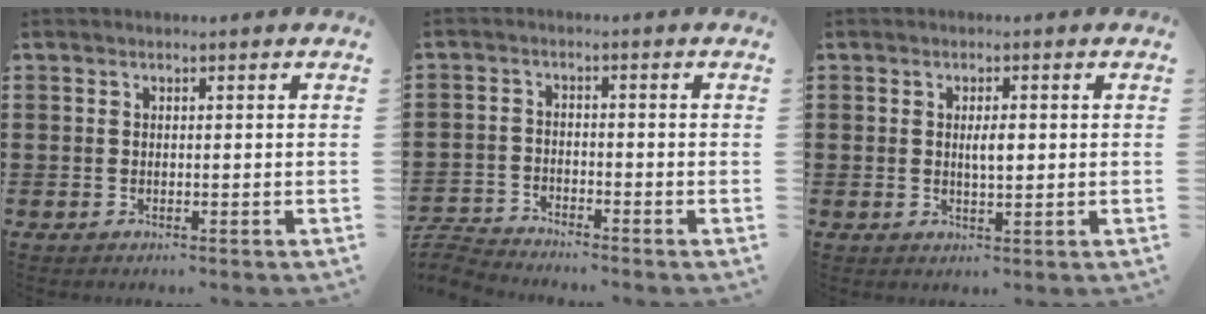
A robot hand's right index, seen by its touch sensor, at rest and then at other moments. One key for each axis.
{"total": 3.4, "fx": -3.3, "fy": 0.3, "fz": -0.1, "tx": -0.013, "ty": -0.002, "tz": -0.075}
{"total": 2.7, "fx": 0.3, "fy": 0.8, "fz": 2.6, "tx": -0.051, "ty": 0.001, "tz": 0.003}